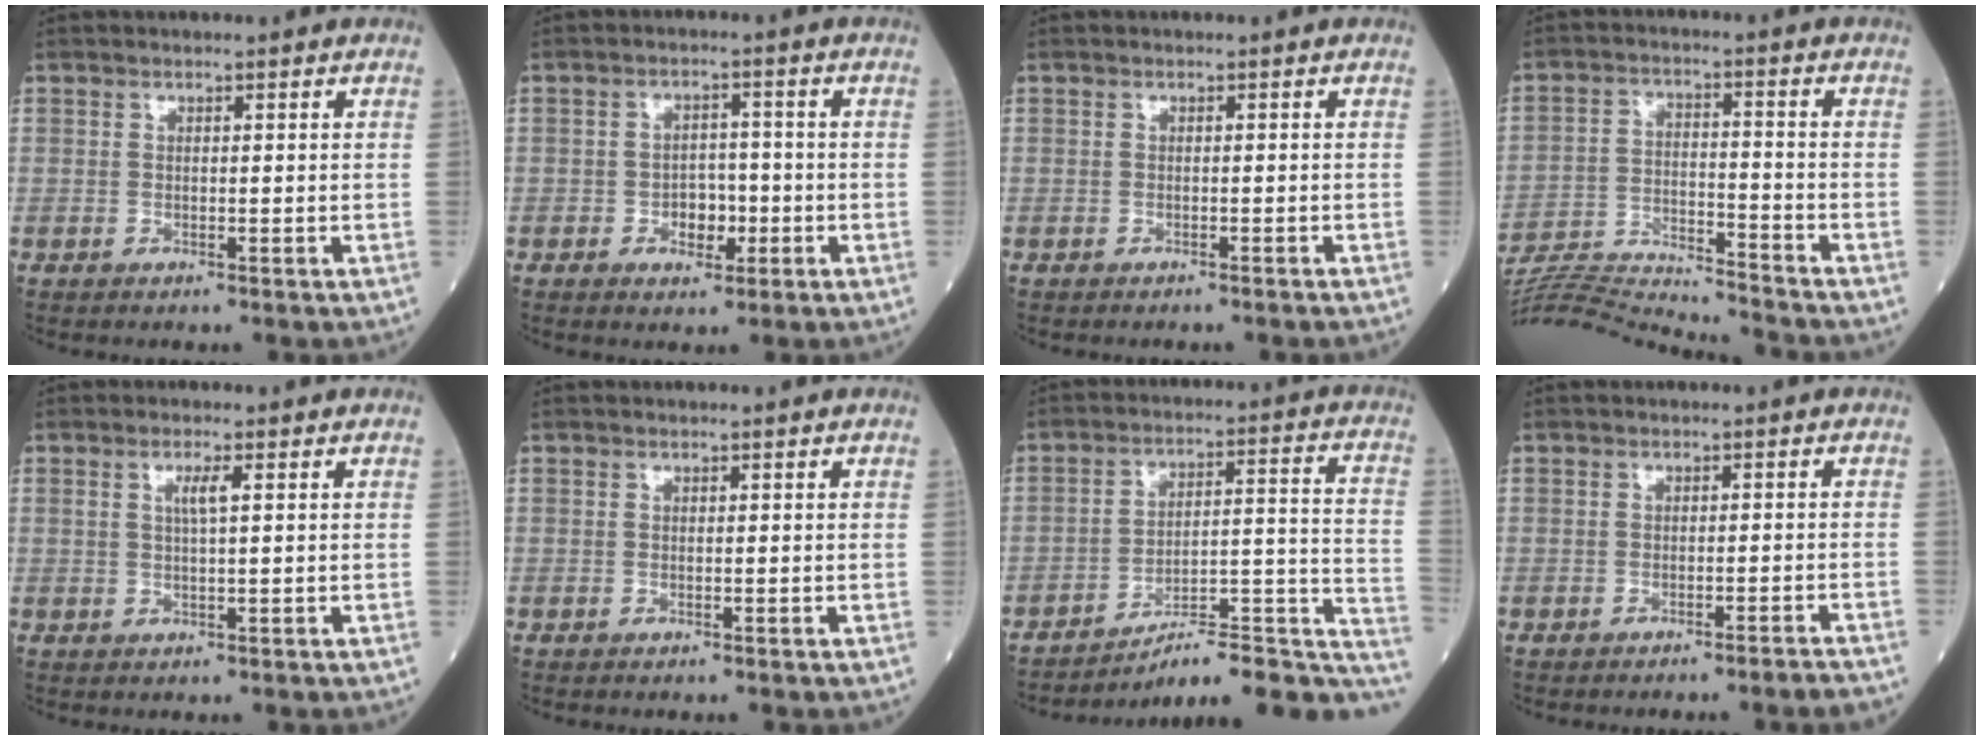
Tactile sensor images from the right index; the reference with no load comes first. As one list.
[{"total": 3.9, "force": [-1.3, 2.5, 2.6], "torque": [-0.033, 0.006, -0.019]}, {"total": 1.4, "force": [-1.3, -0.1, 0.6], "torque": [-0.014, 0.001, -0.012]}, {"total": 17.6, "force": [-17.0, -1.5, 4.2], "torque": [-0.080, -0.009, -0.272]}, {"total": 2.2, "force": [0.7, 0.0, 2.1], "torque": [-0.042, 0.000, 0.012]}, {"total": 0.0}, {"total": 16.9, "force": [-14.3, 2.3, 8.6], "torque": [-0.056, 0.049, -0.197]}, {"total": 3.6, "force": [-3.2, -0.6, 1.5], "torque": [-0.015, 0.002, -0.038]}]